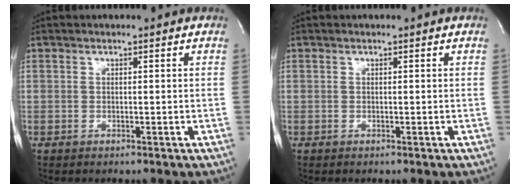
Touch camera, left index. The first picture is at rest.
{"total": 0.0}